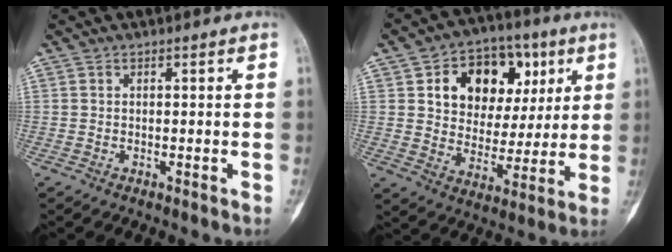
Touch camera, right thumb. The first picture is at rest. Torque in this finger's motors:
{"motor_torque": [-0.30, 1.43, 0.27, -0.11, 0.04]}